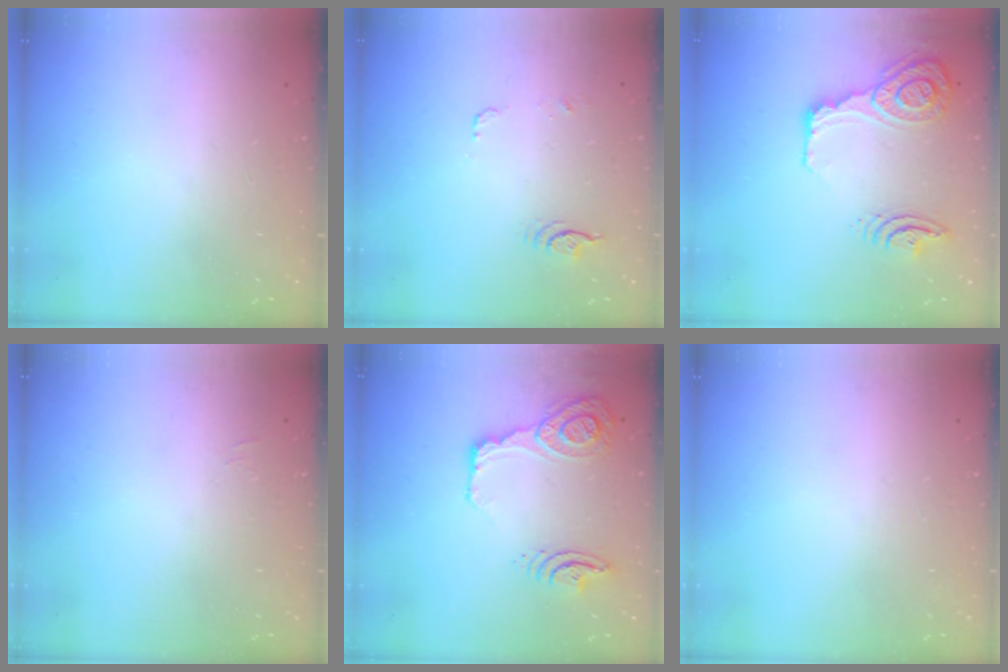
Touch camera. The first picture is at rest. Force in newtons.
{"total": 14.3, "press": 5.9, "slide": 13.1}
{"total": 17.7, "press": 17.1, "slide": 4.4}
{"total": 4.5, "press": 4.4, "slide": 0.9}
{"total": 30.8, "press": 21.2, "slide": 22.4}
{"total": 0.0}